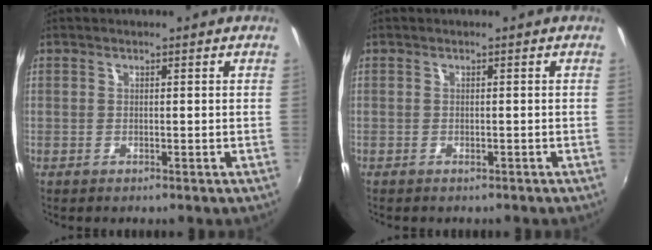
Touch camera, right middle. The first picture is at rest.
{"total": 0.8, "force": [-0.7, 0.5, 0.2], "torque": [-0.006, 0.000, -0.008]}